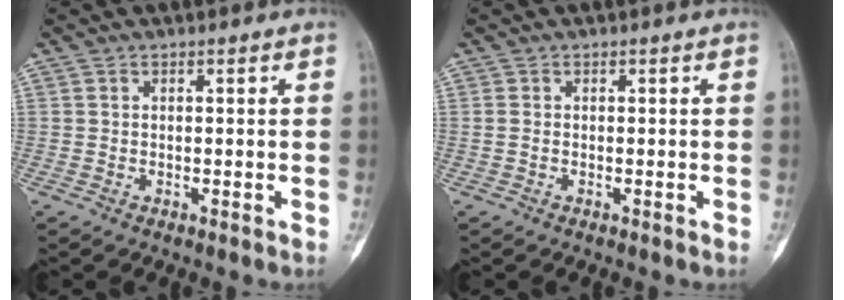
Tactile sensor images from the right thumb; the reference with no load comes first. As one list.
[{"total": 0.6, "force": [-0.1, 0.4, 0.5], "torque": [-0.015, -0.001, -0.002]}]